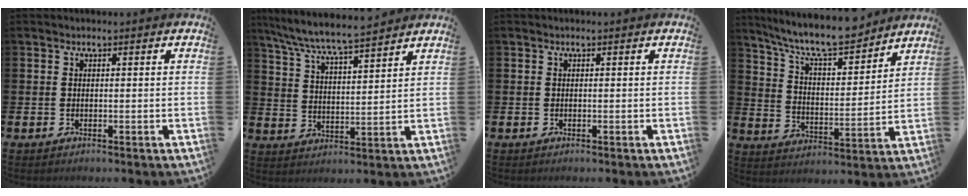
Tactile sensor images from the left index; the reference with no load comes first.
{"total": 7.3, "force": [6.9, 0.2, 2.1], "torque": [-0.071, -0.042, 0.123]}
{"total": 0.0}
{"total": 9.6, "force": [8.9, 1.7, 3.3], "torque": [-0.089, -0.061, 0.156]}